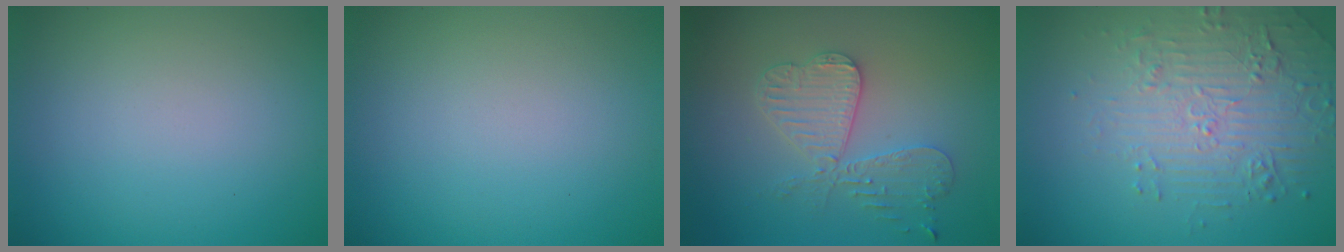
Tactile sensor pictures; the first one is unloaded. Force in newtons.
{"total": 0.0}
{"total": 4.0, "press": 3.7, "slide": 1.5}
{"total": 4.7, "press": 3.5, "slide": 3.2}